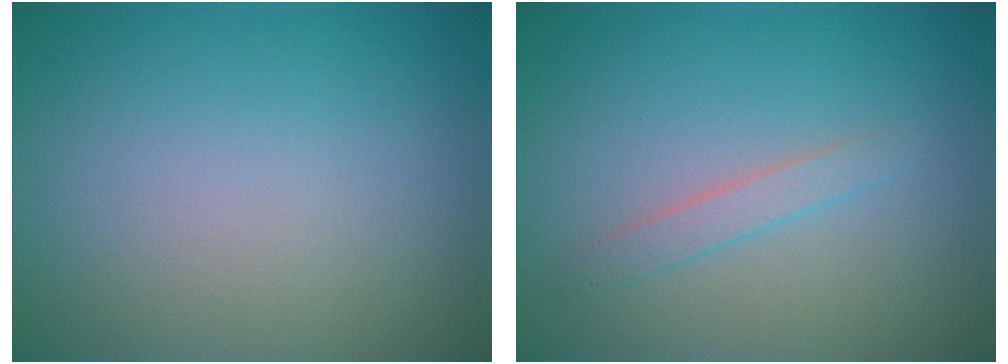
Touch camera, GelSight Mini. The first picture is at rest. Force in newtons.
{"total": 1.2, "press": 1.2, "slide": 0.1}